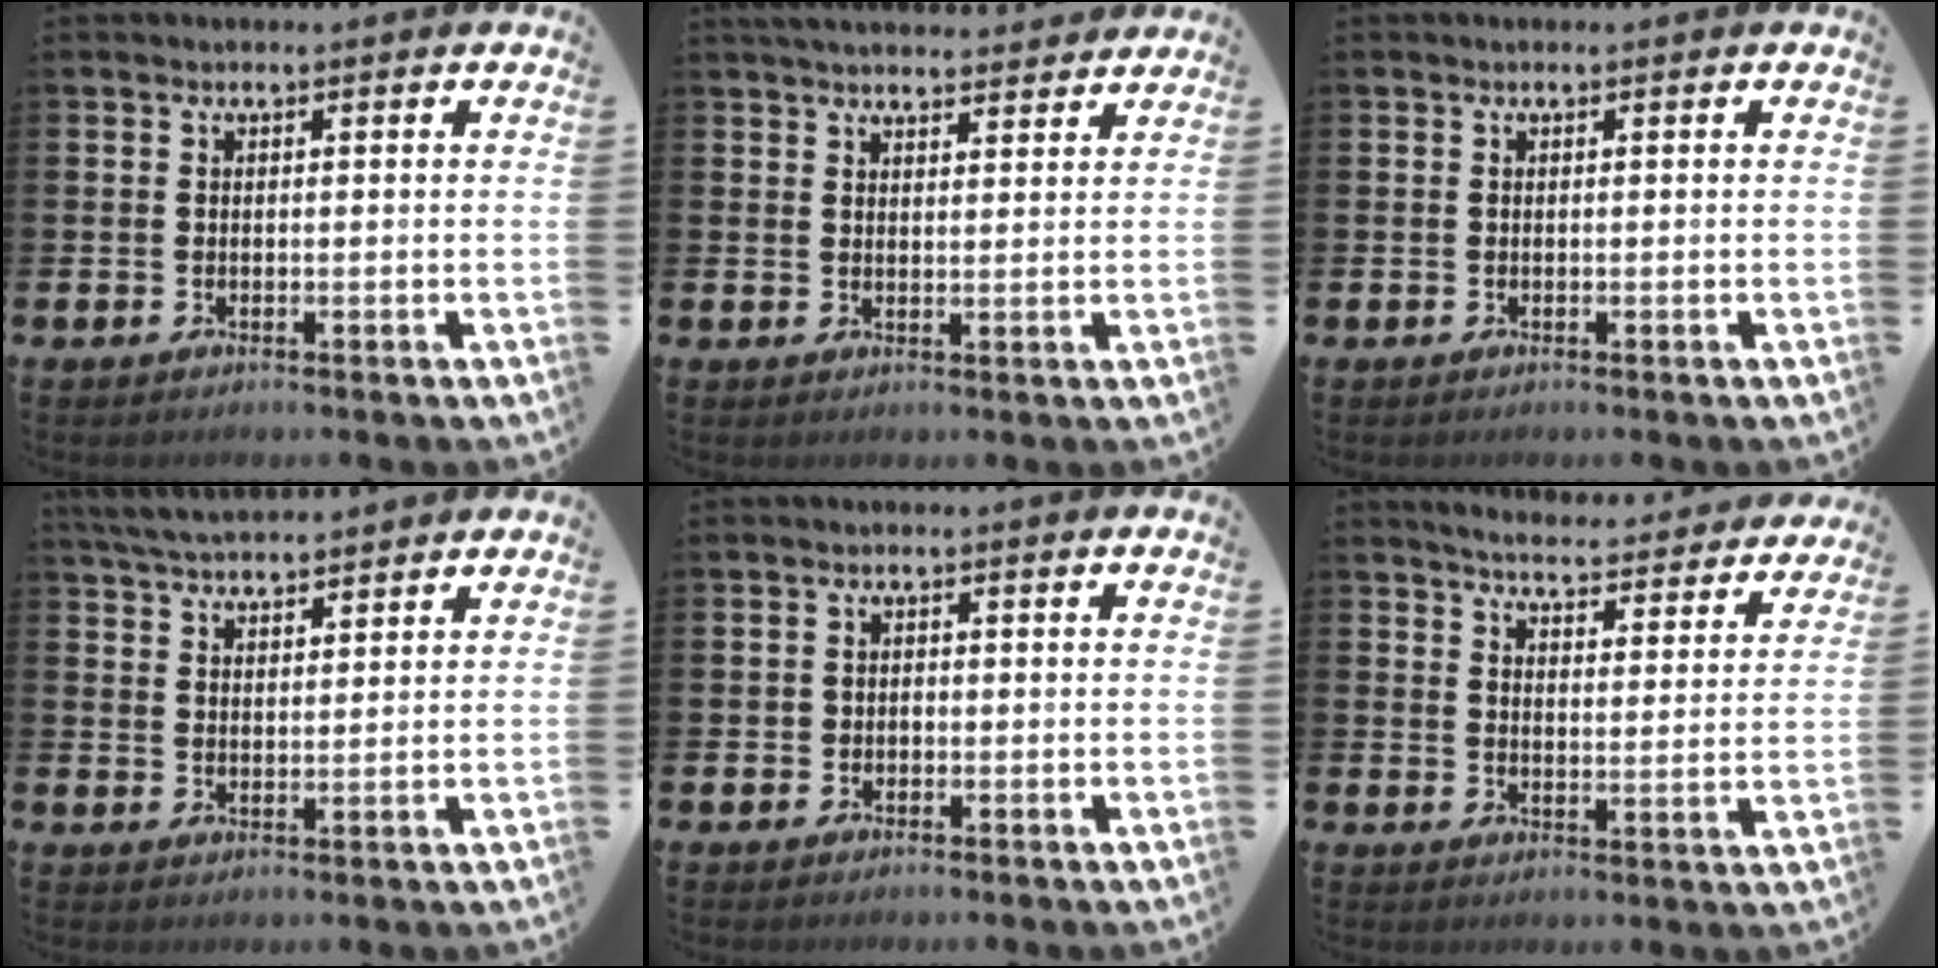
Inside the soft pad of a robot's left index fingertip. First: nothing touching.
{"total": 3.9, "force": [3.8, 0.5, 0.5], "torque": [-0.015, -0.017, 0.071]}
{"total": 0.0}
{"total": 4.6, "force": [4.5, 0.4, 0.7], "torque": [-0.032, -0.016, 0.083]}
{"total": 1.1, "force": [-0.3, 1.0, 0.3], "torque": [0.006, 0.000, -0.012]}
{"total": 5.0, "force": [5.0, 0.3, 0.7], "torque": [-0.030, -0.042, 0.084]}